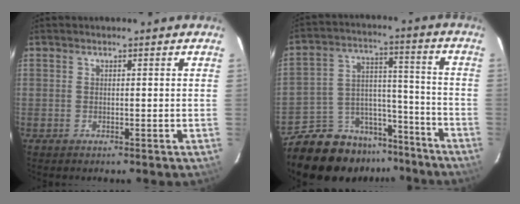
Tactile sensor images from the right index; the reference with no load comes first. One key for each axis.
{"total": 16.1, "fx": -13.1, "fy": 8.4, "fz": 4.3, "tx": -0.097, "ty": 0.055, "tz": -0.187}